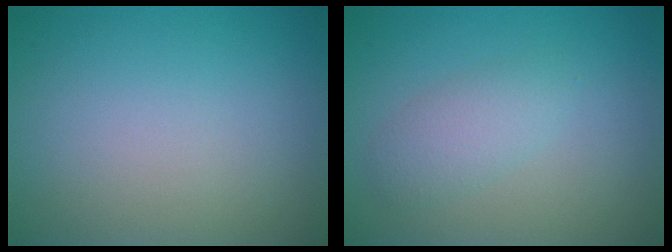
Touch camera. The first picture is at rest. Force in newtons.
{"total": 2.4, "press": 2.4, "slide": 0.2}